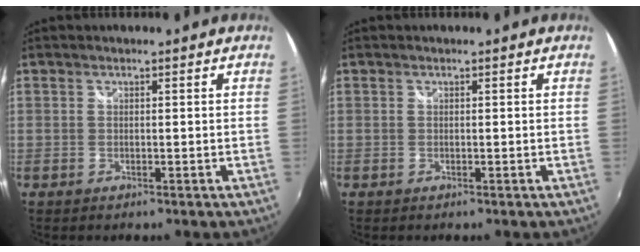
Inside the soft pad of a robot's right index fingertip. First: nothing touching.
{"total": 0.0}